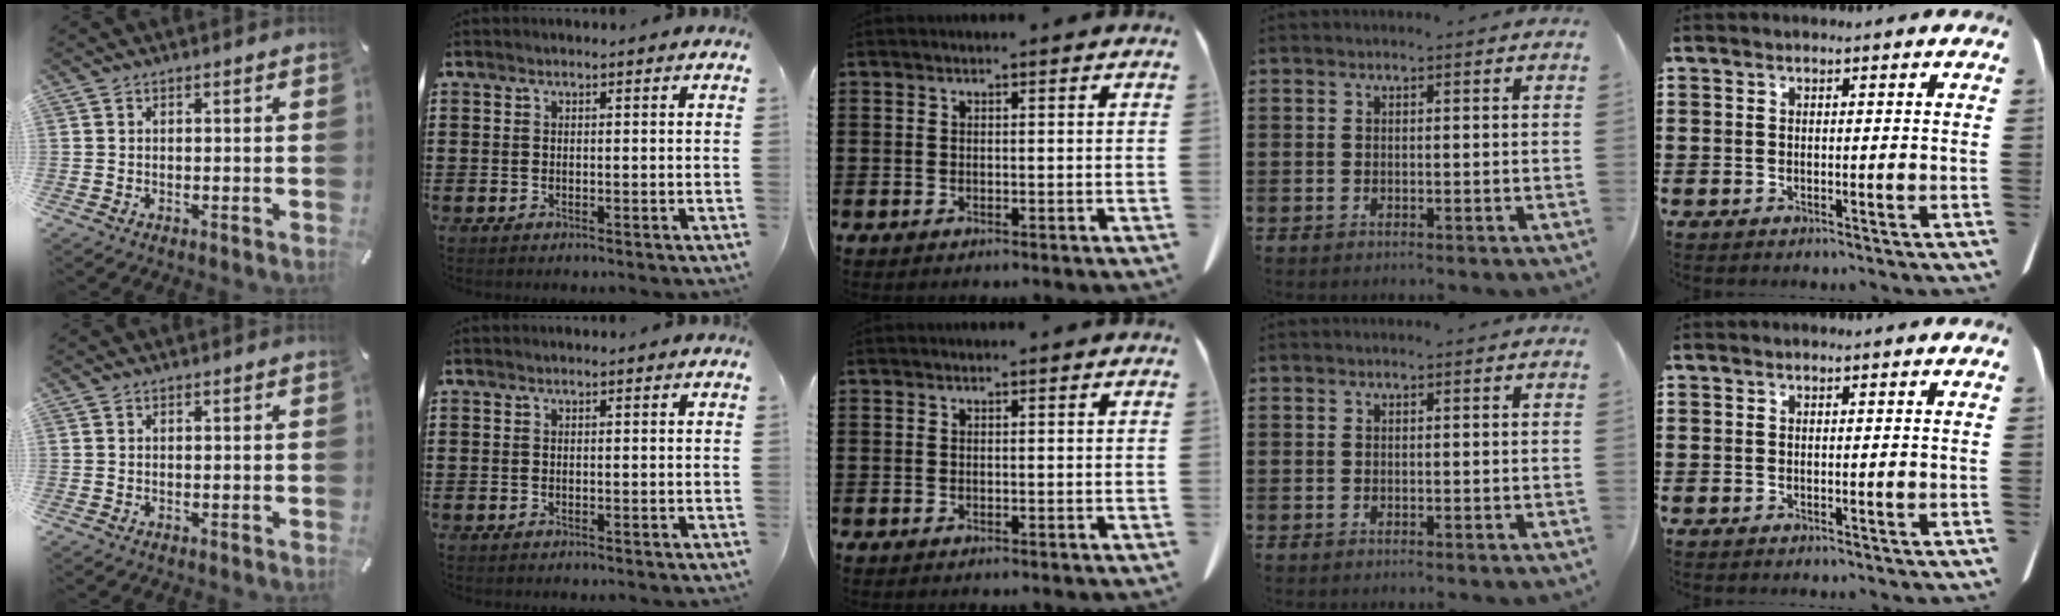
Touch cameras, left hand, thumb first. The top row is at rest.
{}